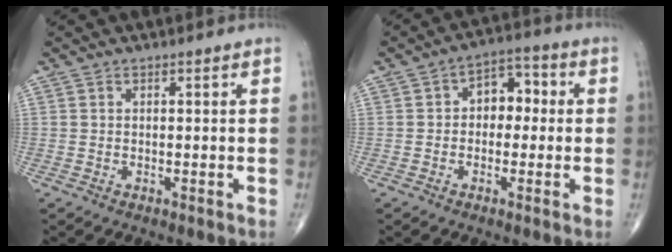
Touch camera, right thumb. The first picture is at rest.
{"total": 6.9, "force": [0.3, 4.8, 5.0], "torque": [-0.037, 0.028, -0.009]}